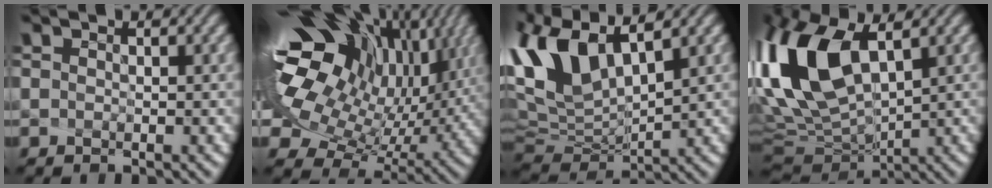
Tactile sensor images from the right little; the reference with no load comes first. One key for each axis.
{"total": 16.6, "fx": 5.1, "fy": 9.6, "fz": 12.5, "tx": -0.254, "ty": -0.012, "tz": 0.148}
{"total": 8.6, "fx": 4.9, "fy": 3.1, "fz": 6.3, "tx": -0.178, "ty": -0.008, "tz": 0.127}
{"total": 11.2, "fx": 2.9, "fy": 5.5, "fz": 9.3, "tx": -0.245, "ty": -0.012, "tz": 0.081}